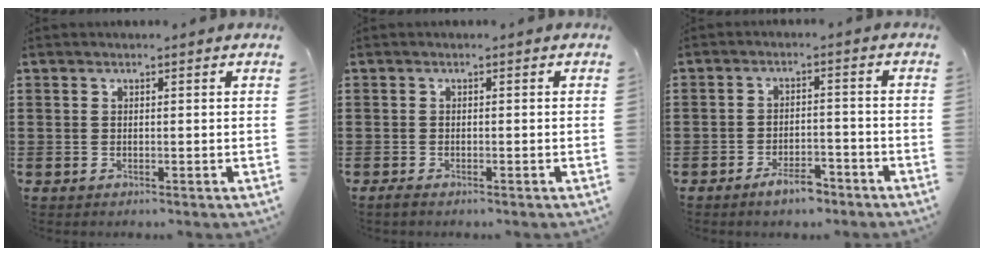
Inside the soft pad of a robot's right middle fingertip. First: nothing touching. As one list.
[{"total": 0.6, "force": [-0.5, 0.1, 0.3], "torque": [-0.008, -0.004, -0.009]}, {"total": 4.0, "force": [-3.2, 1.2, 2.1], "torque": [-0.039, 0.008, -0.063]}]